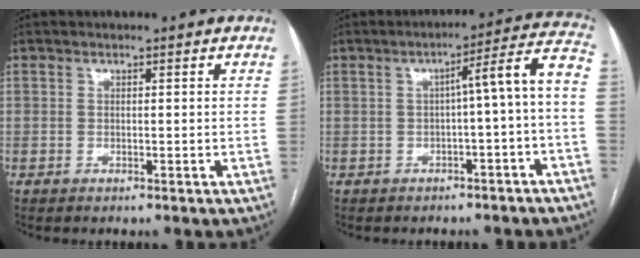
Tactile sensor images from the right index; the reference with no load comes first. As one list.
[{"total": 8.4, "force": [-1.3, -0.1, 8.3], "torque": [-0.102, 0.031, -0.021]}]